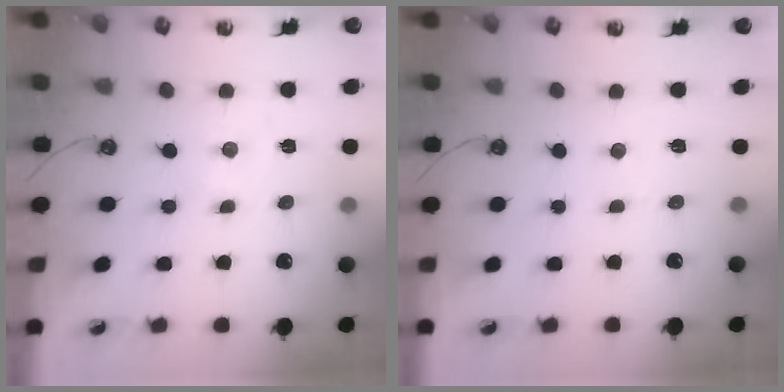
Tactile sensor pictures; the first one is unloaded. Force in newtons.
{"total": 5.0, "press": 4.9, "slide": 0.5}